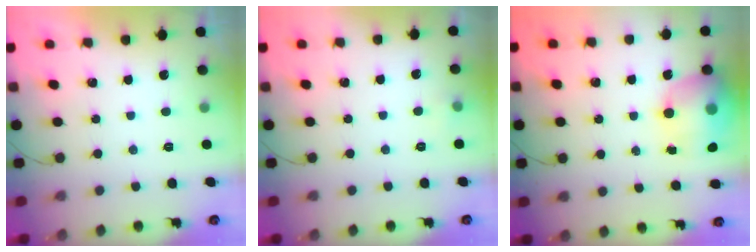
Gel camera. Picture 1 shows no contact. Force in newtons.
{"total": 3.3, "press": 3.1, "slide": 1.2}
{"total": 16.7, "press": 16.2, "slide": 3.8}